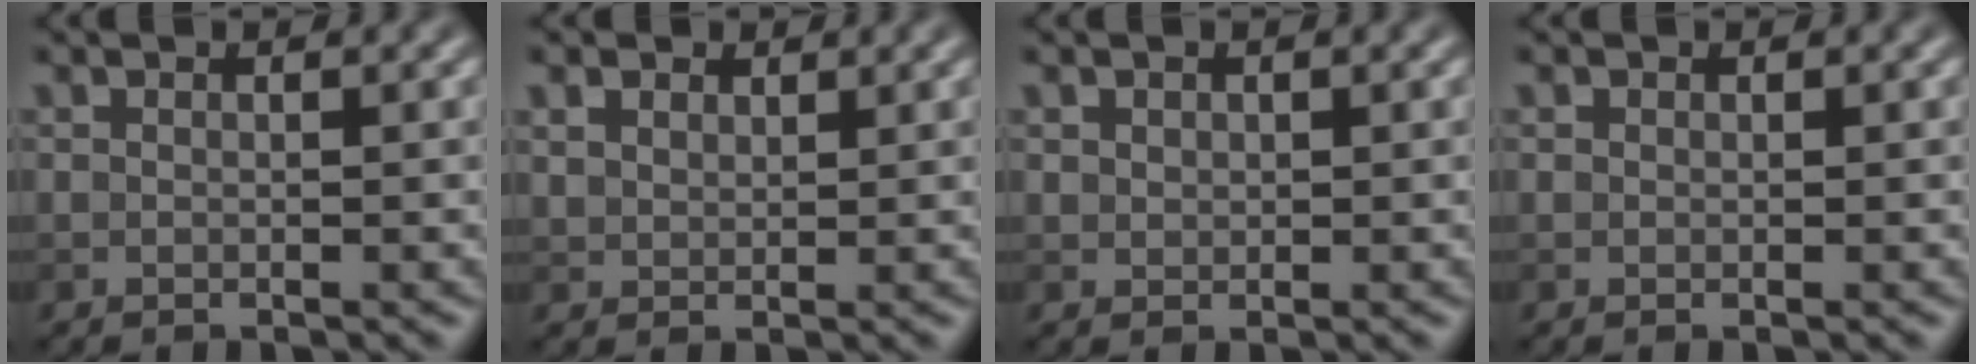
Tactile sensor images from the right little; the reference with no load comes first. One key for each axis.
{"total": 2.2, "fx": 1.5, "fy": 1.4, "fz": 0.7, "tx": -0.025, "ty": -0.004, "tz": 0.033}
{"total": 0.7, "fx": 0.4, "fy": 0.6, "fz": 0.2, "tx": 0.000, "ty": -0.003, "tz": 0.010}
{"total": 0.0}